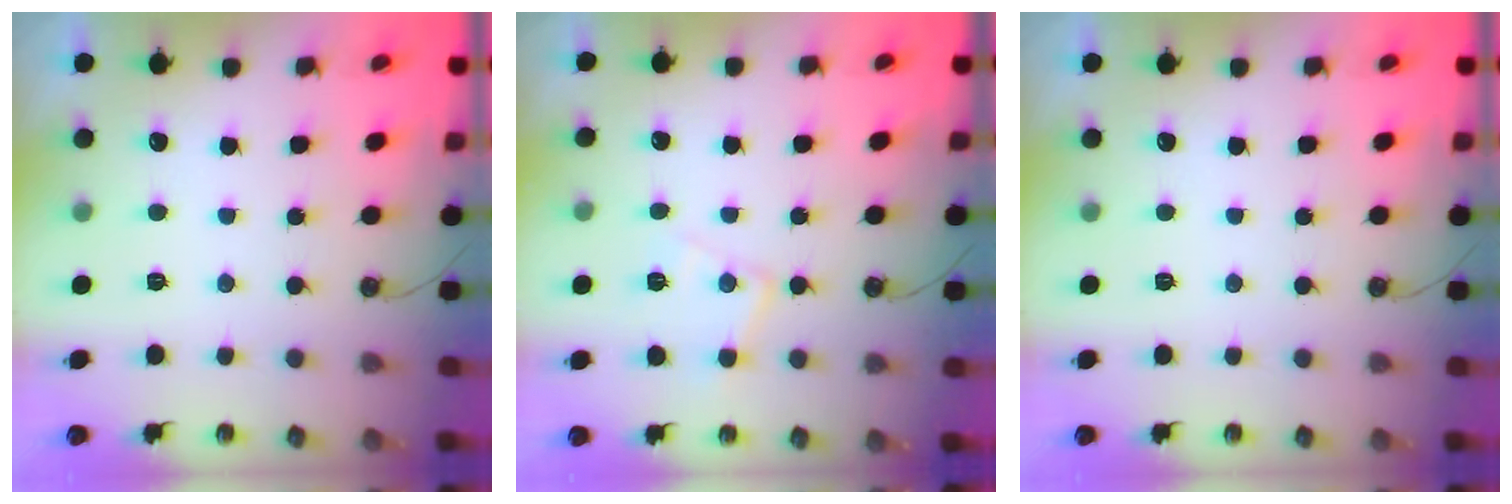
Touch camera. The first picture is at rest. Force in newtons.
{"total": 9.1, "press": 9.0, "slide": 0.6}
{"total": 0.0}